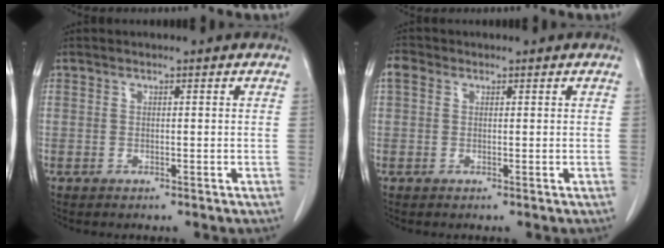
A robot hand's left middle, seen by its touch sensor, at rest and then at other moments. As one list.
[{"total": 1.7, "force": [0.7, 1.4, 0.8], "torque": [-0.019, 0.015, 0.010]}]